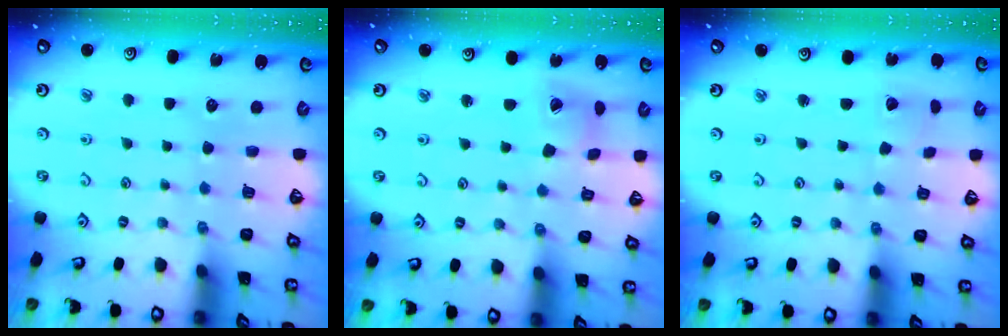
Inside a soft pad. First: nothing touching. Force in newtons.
{"total": 8.7, "press": 8.6, "slide": 0.9}
{"total": 2.0, "press": 2.0, "slide": 0.2}